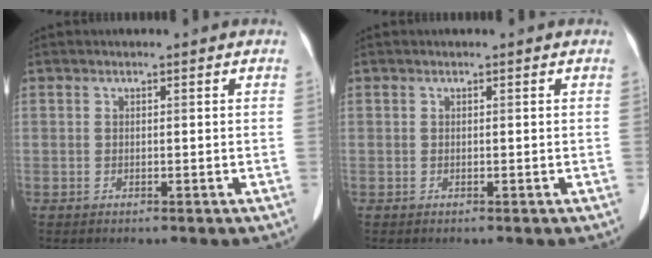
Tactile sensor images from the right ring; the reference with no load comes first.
{"total": 0.0}